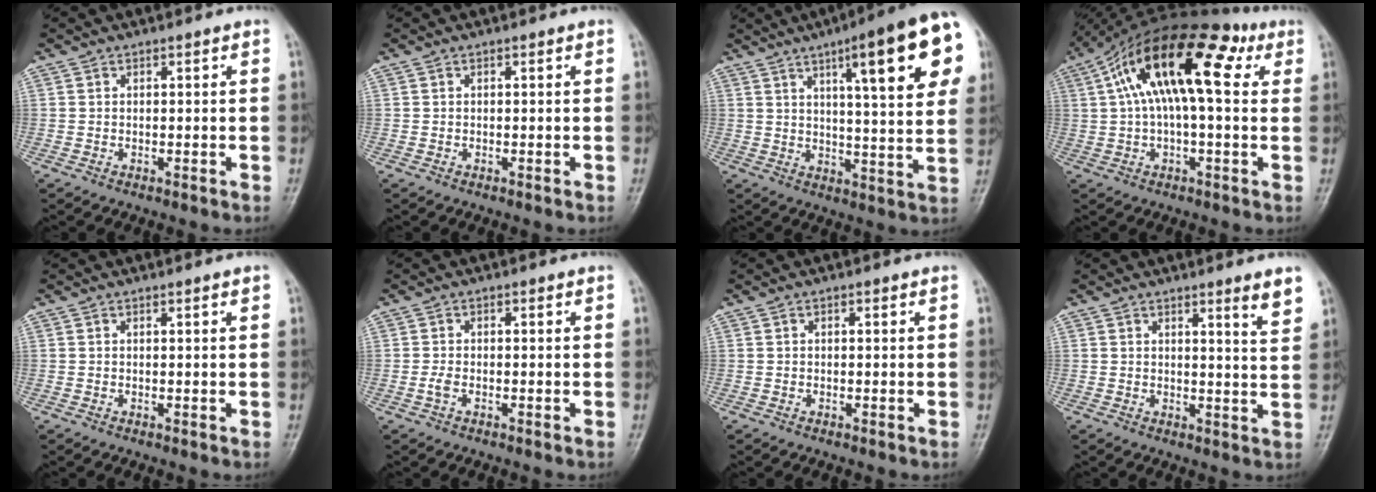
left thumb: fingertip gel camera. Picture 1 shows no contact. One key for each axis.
{"total": 0.0}
{"total": 20.7, "fx": 8.5, "fy": 4.3, "fz": 18.4, "tx": -0.222, "ty": -0.015, "tz": 0.110}
{"total": 17.7, "fx": 4.6, "fy": 7.4, "fz": 15.4, "tx": -0.245, "ty": 0.049, "tz": 0.062}
{"total": 0.7, "fx": 0.4, "fy": 0.0, "fz": 0.5, "tx": -0.010, "ty": 0.000, "tz": 0.004}
{"total": 1.4, "fx": -0.7, "fy": 0.6, "fz": 1.0, "tx": -0.021, "ty": 0.004, "tz": -0.016}
{"total": 0.0}
{"total": 4.7, "fx": 3.2, "fy": 0.0, "fz": 3.4, "tx": -0.041, "ty": -0.028, "tz": 0.043}